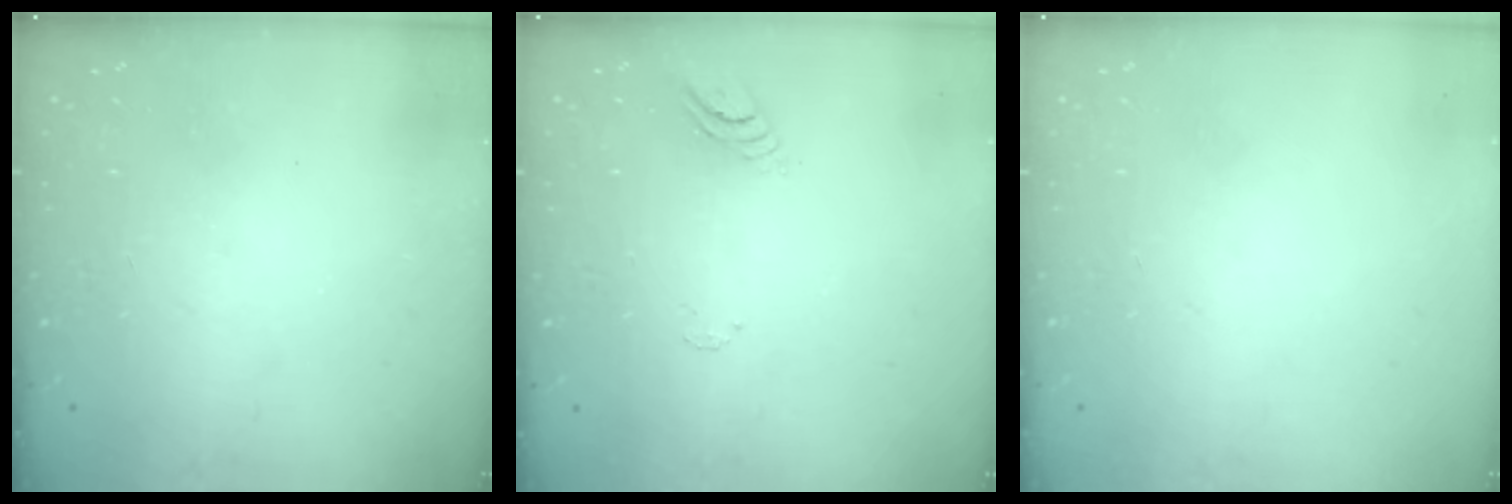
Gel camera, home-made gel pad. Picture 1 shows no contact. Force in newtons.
{"total": 3.9, "press": 3.9, "slide": 0.3}
{"total": 0.0}